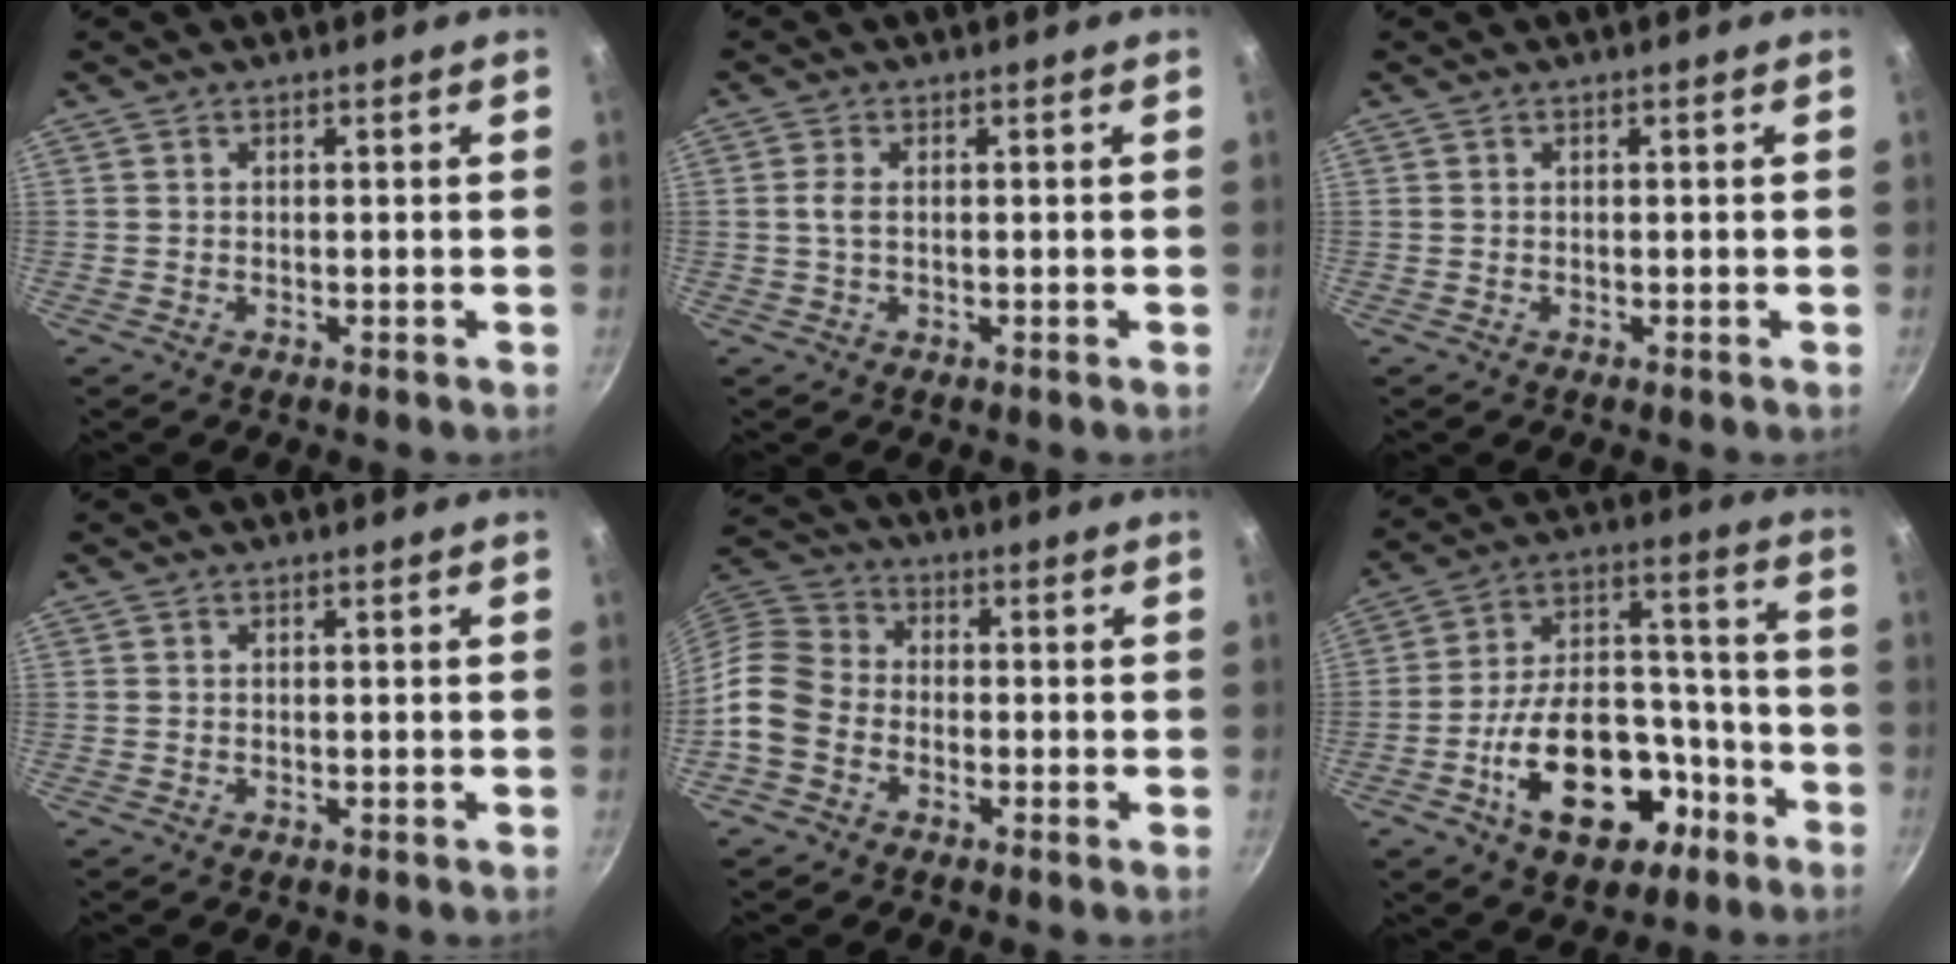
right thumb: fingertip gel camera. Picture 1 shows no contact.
{"total": 2.0, "force": [0.1, 1.0, 1.7], "torque": [-0.041, 0.002, 0.001]}
{"total": 0.0}
{"total": 0.0}
{"total": 9.5, "force": [-3.5, 7.1, 5.2], "torque": [-0.084, 0.035, -0.092]}
{"total": 20.7, "force": [-9.0, 12.4, 13.9], "torque": [-0.189, 0.085, -0.130]}